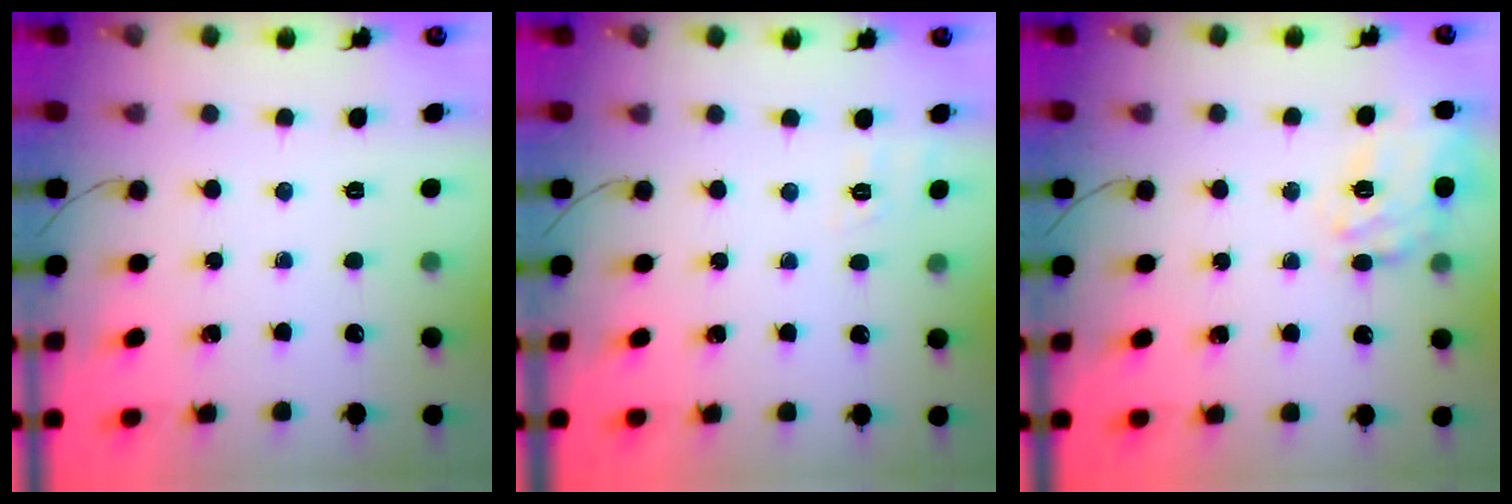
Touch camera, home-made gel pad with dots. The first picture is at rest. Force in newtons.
{"total": 6.0, "press": 5.7, "slide": 1.9}
{"total": 17.0, "press": 16.8, "slide": 2.4}